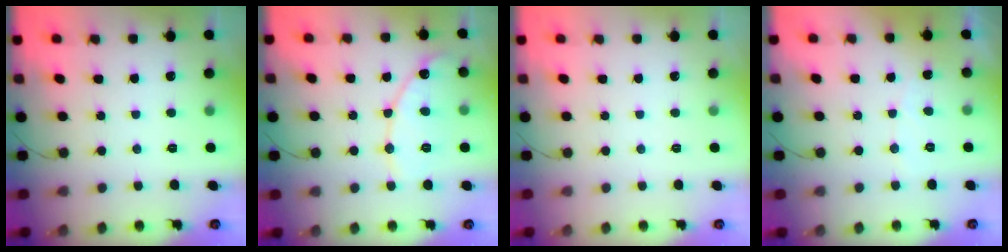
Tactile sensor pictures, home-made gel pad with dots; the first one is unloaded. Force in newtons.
{"total": 11.4, "press": 11.3, "slide": 1.0}
{"total": 0.0}
{"total": 2.8, "press": 2.8, "slide": 0.2}